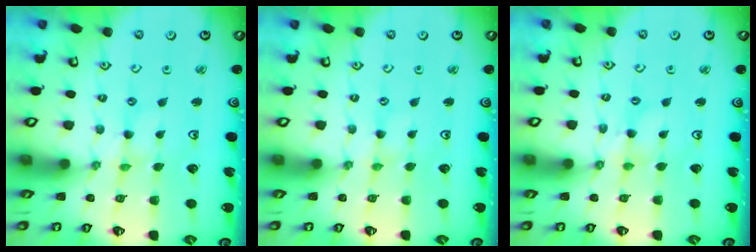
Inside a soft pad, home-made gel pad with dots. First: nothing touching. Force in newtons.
{"total": 0.0}
{"total": 2.0, "press": 2.0, "slide": 0.2}